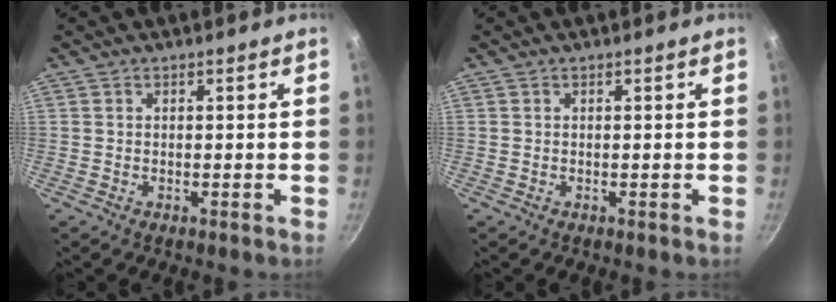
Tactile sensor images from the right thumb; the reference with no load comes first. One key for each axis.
{"total": 0.0}